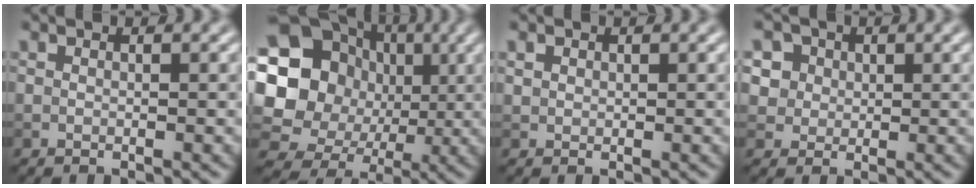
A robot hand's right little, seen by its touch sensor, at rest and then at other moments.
{"total": 17.8, "force": [2.0, 16.2, 7.2], "torque": [-0.171, 0.026, 0.010]}
{"total": 0.8, "force": [0.4, 0.7, 0.2], "torque": [-0.001, 0.000, 0.009]}
{"total": 5.1, "force": [2.4, 4.1, 1.9], "torque": [-0.031, 0.014, 0.033]}